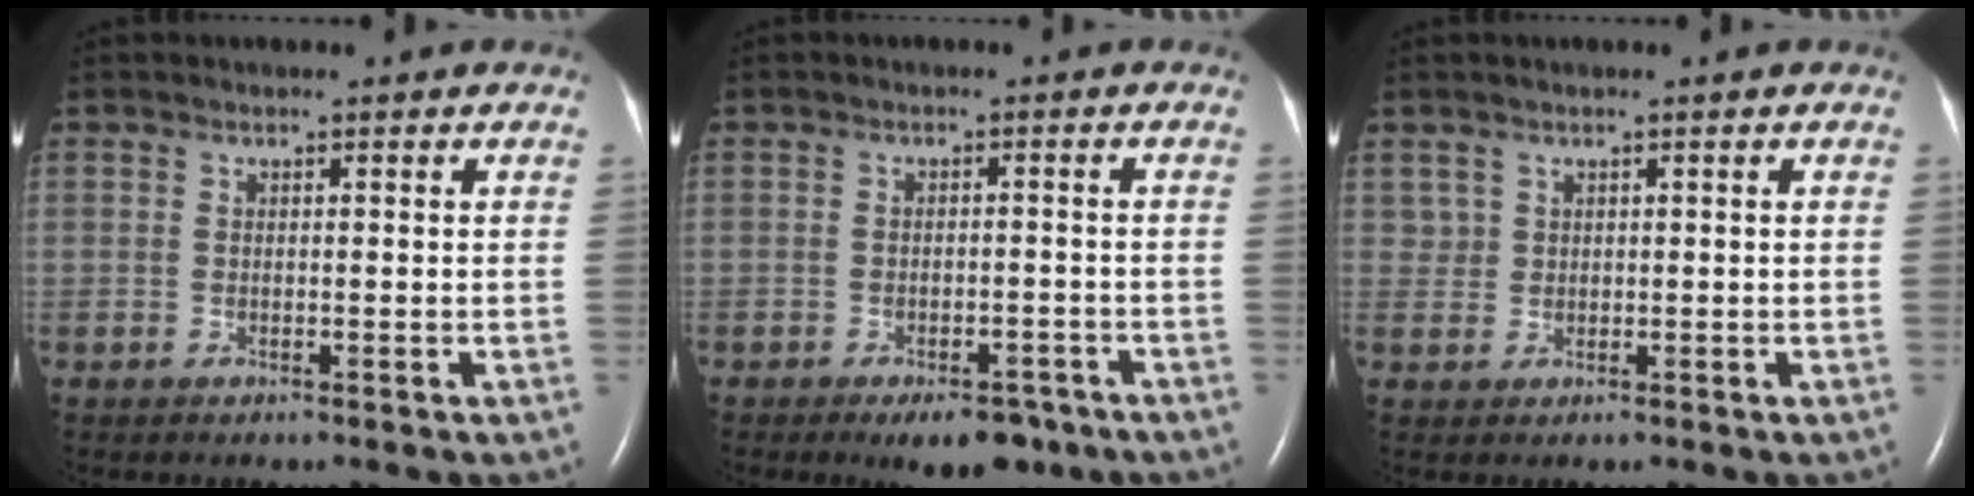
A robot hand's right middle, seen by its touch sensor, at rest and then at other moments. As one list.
[{"total": 6.3, "force": [-4.4, 2.8, 3.4], "torque": [-0.039, 0.001, -0.059]}, {"total": 1.3, "force": [0.7, 1.2, -0.1], "torque": [0.012, 0.007, 0.009]}]